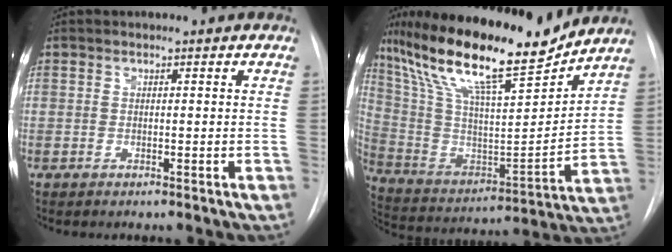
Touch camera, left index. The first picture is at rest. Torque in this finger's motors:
{"motor_torque": [1.03, -1.10, 0.76, 0.20]}